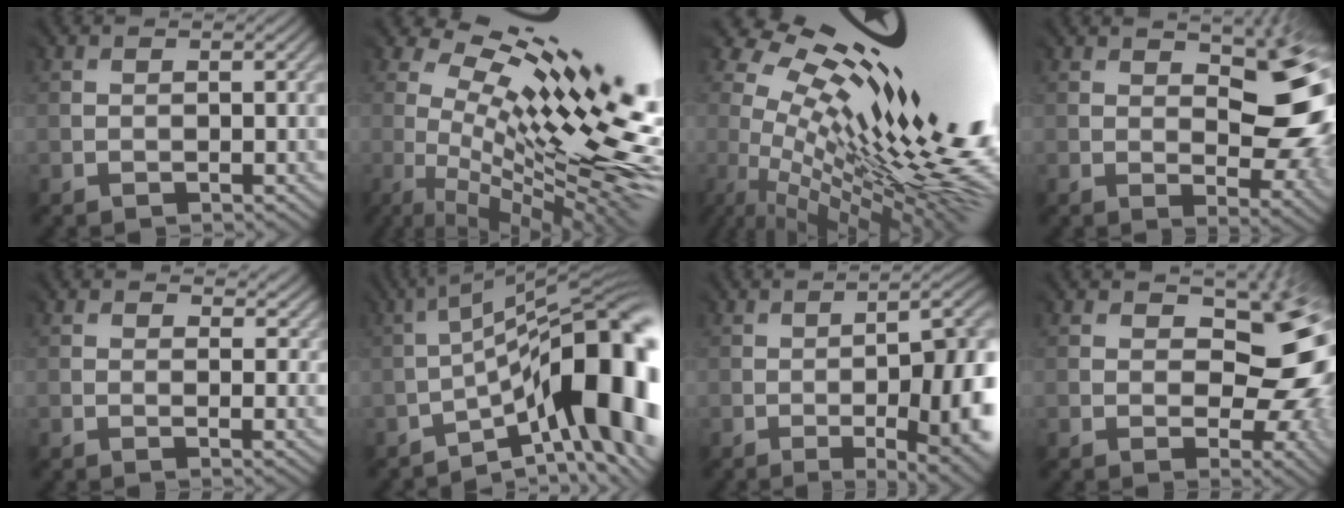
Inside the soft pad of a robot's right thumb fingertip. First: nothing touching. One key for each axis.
{"total": 18.0, "fx": 6.0, "fy": 4.4, "fz": 16.4, "tx": -0.263, "ty": 0.025, "tz": 0.111}
{"total": 19.6, "fx": 6.1, "fy": 6.0, "fz": 17.6, "tx": -0.283, "ty": 0.027, "tz": 0.095}
{"total": 12.5, "fx": 2.0, "fy": 6.3, "fz": 10.6, "tx": -0.113, "ty": 0.000, "tz": 0.034}
{"total": 4.6, "fx": 1.7, "fy": 2.5, "fz": 3.4, "tx": -0.042, "ty": -0.004, "tz": 0.028}
{"total": 15.7, "fx": -6.1, "fy": 5.2, "fz": 13.4, "tx": -0.180, "ty": 0.013, "tz": -0.100}
{"total": 14.7, "fx": -4.4, "fy": 5.3, "fz": 13.0, "tx": -0.159, "ty": -0.009, "tz": -0.057}
{"total": 12.1, "fx": 1.0, "fy": 7.7, "fz": 9.3, "tx": -0.095, "ty": 0.000, "tz": 0.021}